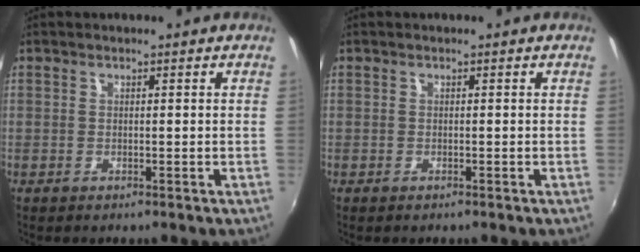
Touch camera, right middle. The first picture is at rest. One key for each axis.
{"total": 0.0}